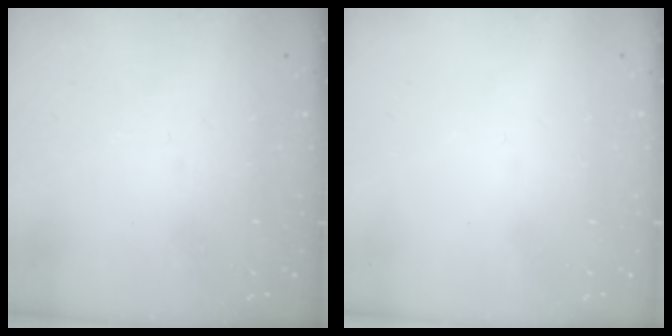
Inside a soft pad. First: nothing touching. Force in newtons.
{"total": 1.6, "press": 1.6, "slide": 0.1}